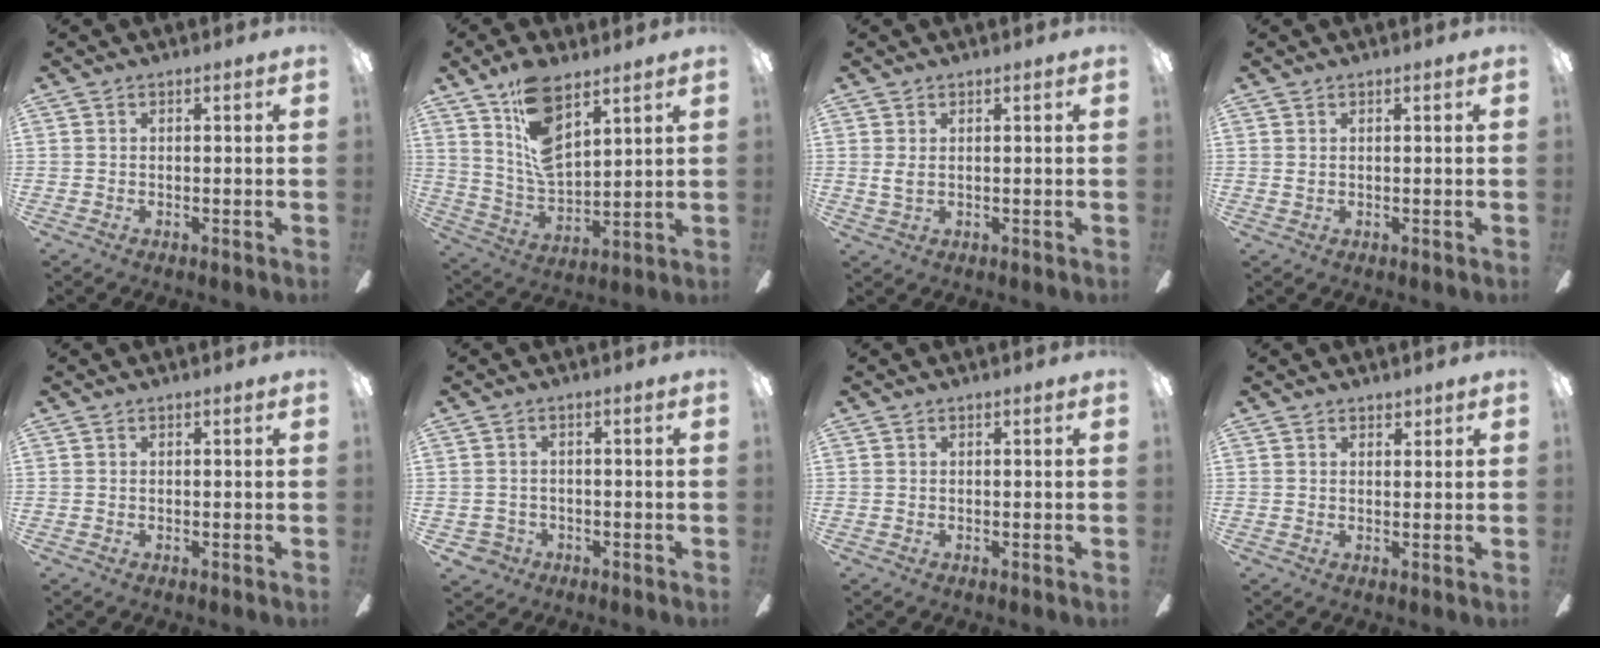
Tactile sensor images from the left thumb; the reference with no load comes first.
{"total": 14.9, "force": [9.4, 6.8, 9.4], "torque": [-0.167, -0.038, 0.172]}
{"total": 2.1, "force": [0.8, 1.0, 1.7], "torque": [-0.042, 0.000, 0.011]}
{"total": 0.8, "force": [0.5, 0.4, 0.5], "torque": [-0.011, 0.003, 0.008]}
{"total": 0.0}
{"total": 2.7, "force": [-0.8, 2.5, 0.7], "torque": [-0.031, 0.003, -0.020]}
{"total": 0.0}
{"total": 1.6, "force": [1.3, 0.8, 0.5], "torque": [-0.001, -0.003, 0.022]}